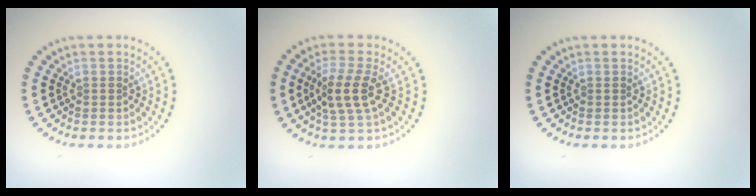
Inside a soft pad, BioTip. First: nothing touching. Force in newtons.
{"total": 3.5, "press": 3.1, "slide": 1.7}
{"total": 0.0}